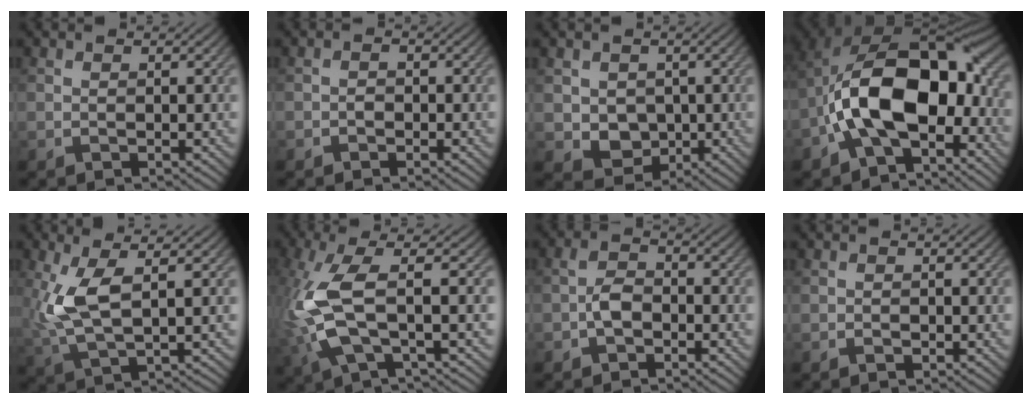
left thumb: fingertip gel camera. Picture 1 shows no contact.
{"total": 1.1, "force": [-0.6, 0.7, 0.4], "torque": [-0.007, 0.002, -0.013]}
{"total": 4.7, "force": [0.0, 4.2, 2.3], "torque": [-0.057, -0.012, -0.004]}
{"total": 16.2, "force": [-3.4, 9.0, 13.0], "torque": [-0.218, 0.009, -0.071]}
{"total": 8.0, "force": [1.7, 2.9, 7.3], "torque": [-0.174, 0.005, 0.031]}
{"total": 10.5, "force": [-0.2, 3.3, 10.0], "torque": [-0.236, 0.008, -0.013]}
{"total": 3.0, "force": [-1.2, 1.9, 2.0], "torque": [-0.038, 0.006, -0.027]}
{"total": 0.7, "force": [-0.4, 0.4, 0.4], "torque": [-0.005, -0.002, -0.006]}